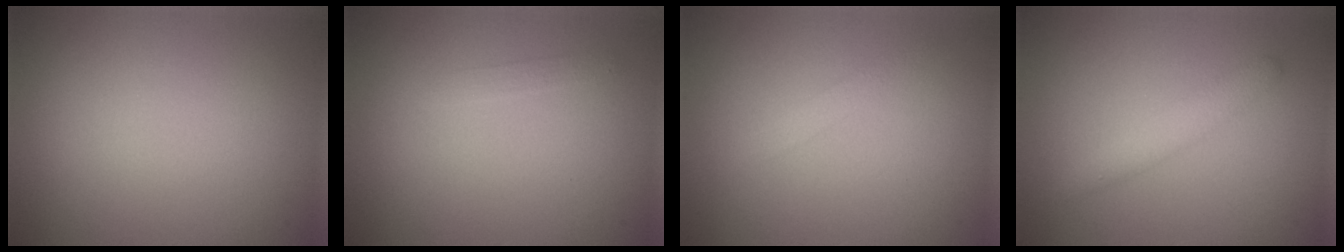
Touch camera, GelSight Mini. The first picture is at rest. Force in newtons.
{"total": 0.8, "press": 0.8, "slide": 0.0}
{"total": 0.9, "press": 0.9, "slide": 0.1}
{"total": 2.1, "press": 2.1, "slide": 0.1}